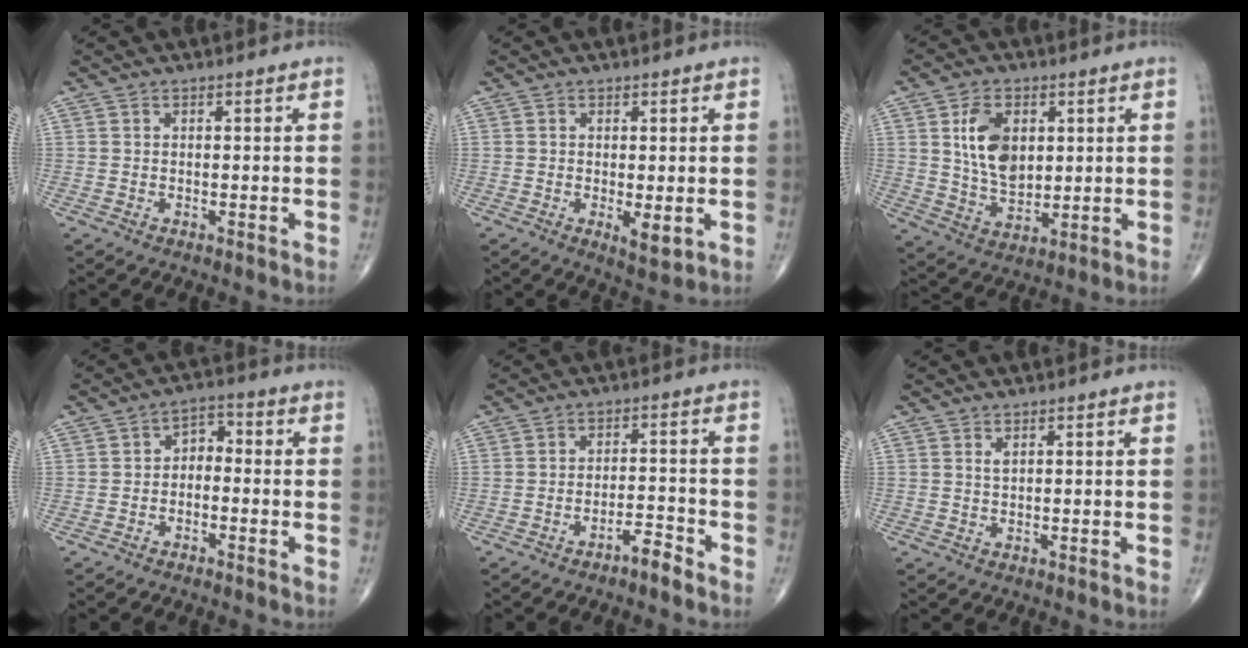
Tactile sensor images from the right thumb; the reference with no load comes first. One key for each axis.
{"total": 3.5, "fx": -0.5, "fy": 1.2, "fz": 3.2, "tx": -0.050, "ty": -0.012, "tz": -0.005}
{"total": 10.8, "fx": 2.7, "fy": 6.8, "fz": 7.9, "tx": -0.125, "ty": -0.016, "tz": 0.057}
{"total": 3.9, "fx": -1.0, "fy": 2.6, "fz": 2.6, "tx": -0.026, "ty": 0.029, "tz": -0.030}
{"total": 3.7, "fx": -2.9, "fy": 0.6, "fz": 2.2, "tx": -0.036, "ty": 0.026, "tz": -0.050}
{"total": 0.8, "fx": 0.5, "fy": 0.2, "fz": 0.6, "tx": -0.010, "ty": 0.000, "tz": 0.010}